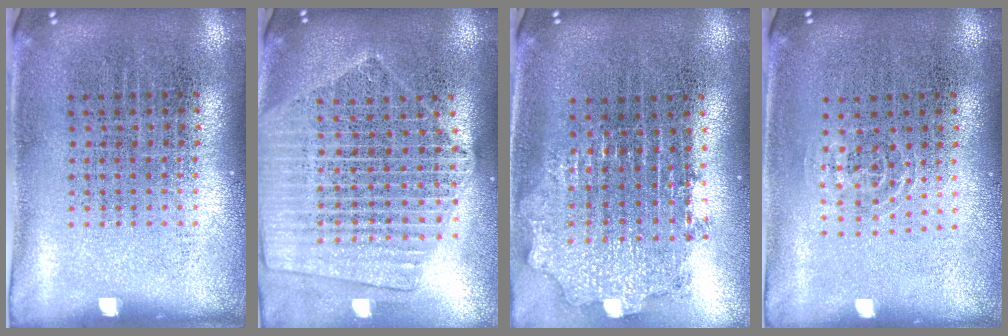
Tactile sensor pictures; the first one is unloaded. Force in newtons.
{"total": 2.1, "press": 1.9, "slide": 0.9}
{"total": 2.0, "press": 1.5, "slide": 1.3}
{"total": 1.0, "press": 0.5, "slide": 0.8}